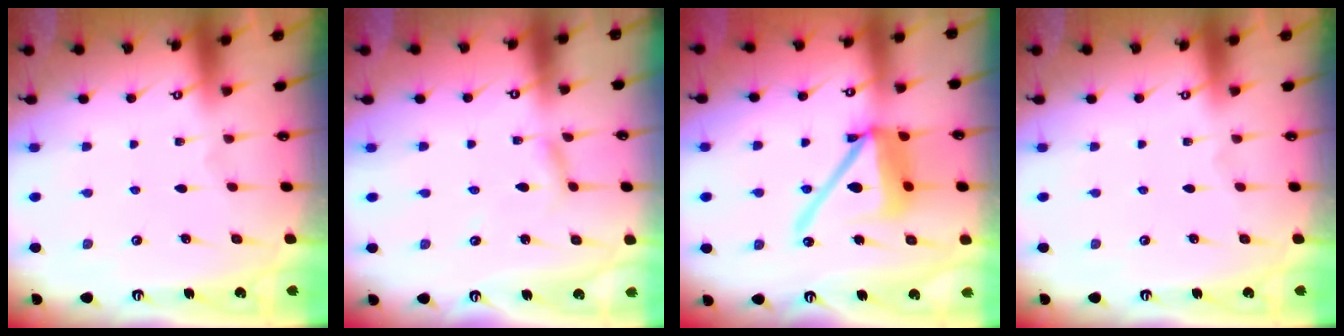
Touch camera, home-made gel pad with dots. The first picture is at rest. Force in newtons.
{"total": 2.2, "press": 2.2, "slide": 0.3}
{"total": 15.8, "press": 15.7, "slide": 2.2}
{"total": 0.0}